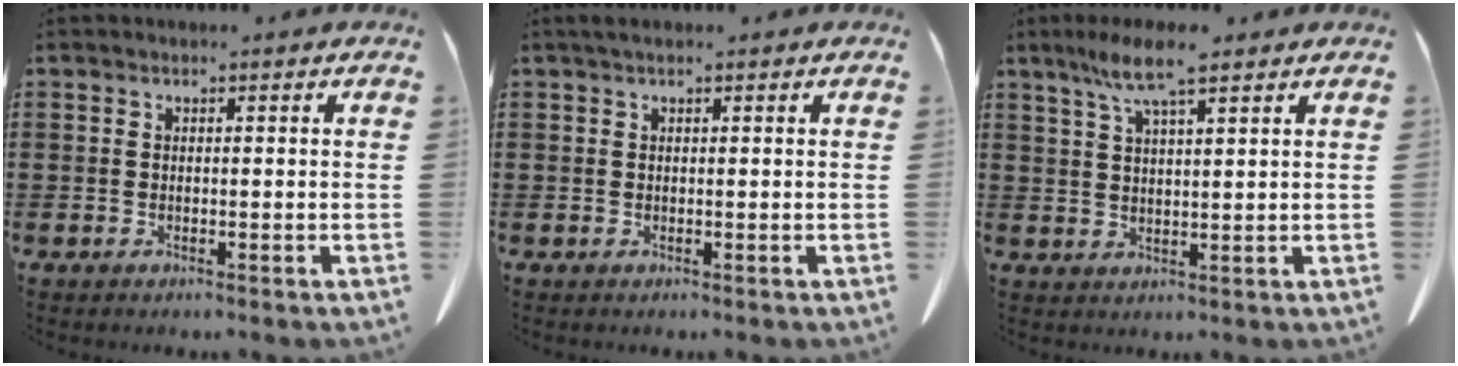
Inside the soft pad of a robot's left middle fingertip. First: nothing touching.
{"total": 0.7, "force": [0.3, 0.2, 0.6], "torque": [-0.012, 0.004, 0.005]}
{"total": 6.9, "force": [4.7, 0.8, 5.1], "torque": [-0.109, 0.001, 0.081]}